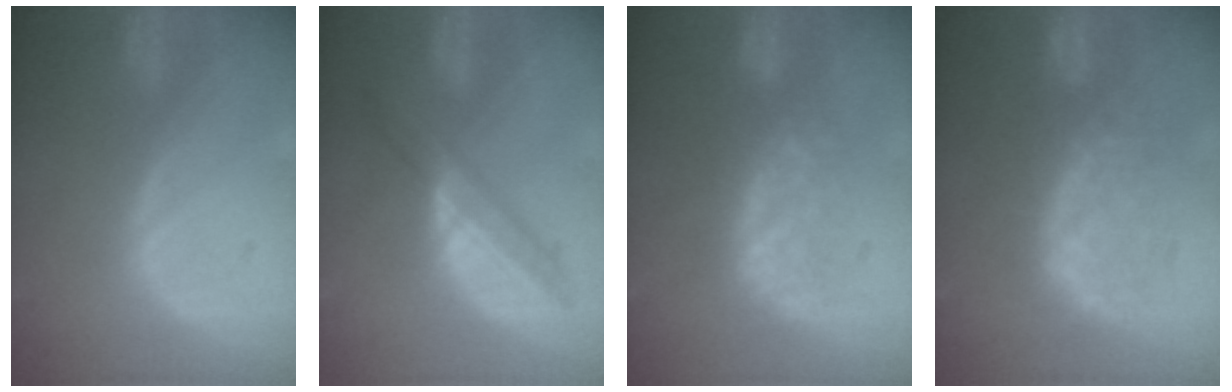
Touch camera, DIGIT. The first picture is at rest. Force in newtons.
{"total": 5.9, "press": 5.8, "slide": 1.0}
{"total": 7.9, "press": 7.4, "slide": 2.6}
{"total": 8.9, "press": 8.6, "slide": 2.1}